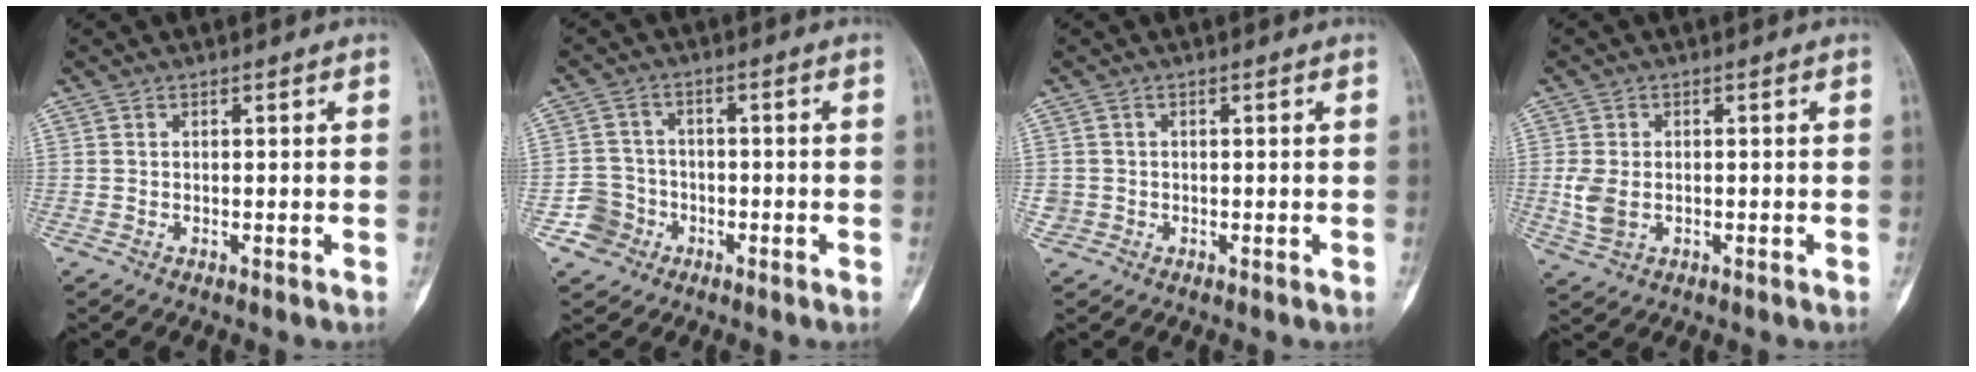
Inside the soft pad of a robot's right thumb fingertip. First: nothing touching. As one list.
[{"total": 5.3, "force": [-2.5, 4.7, 0.1], "torque": [0.032, 0.019, -0.047]}, {"total": 1.5, "force": [-0.3, 1.5, 0.1], "torque": [0.011, 0.006, -0.006]}, {"total": 4.7, "force": [-0.6, 3.1, 3.4], "torque": [-0.076, -0.002, -0.008]}]